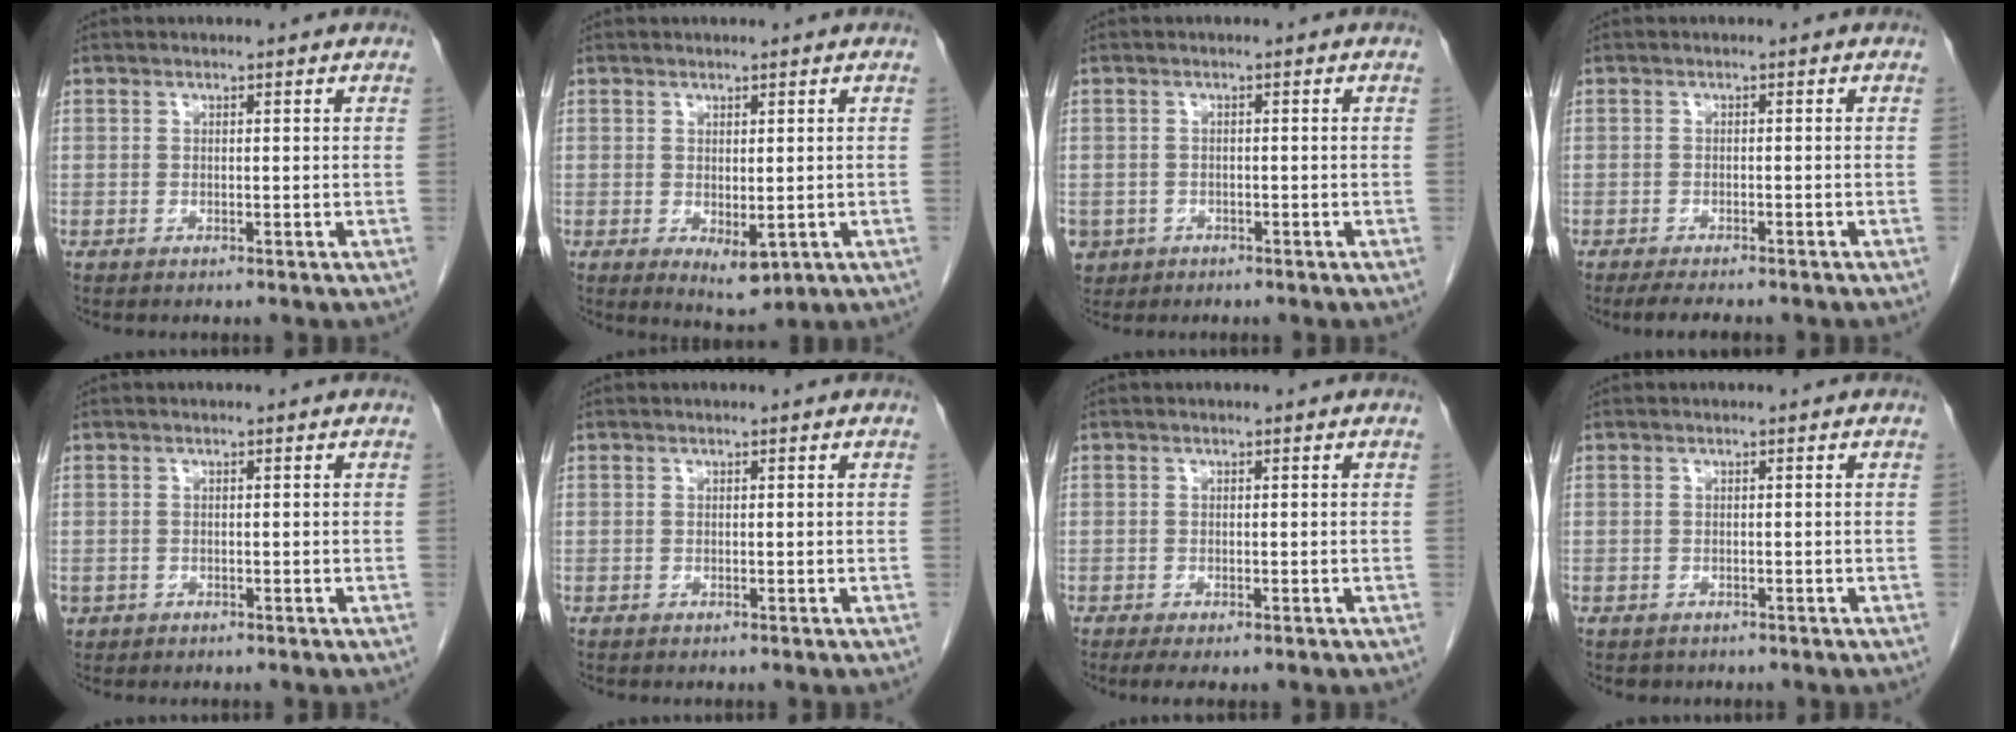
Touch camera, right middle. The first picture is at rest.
{"total": 3.6, "force": [-0.6, 1.5, 3.2], "torque": [-0.046, -0.013, 0.006]}
{"total": 4.0, "force": [-2.0, 3.4, 0.7], "torque": [-0.014, 0.003, -0.030]}
{"total": 5.4, "force": [-4.5, 1.0, 2.8], "torque": [-0.039, -0.009, -0.062]}
{"total": 0.9, "force": [-0.3, 0.9, 0.2], "torque": [-0.008, 0.003, 0.001]}
{"total": 0.0}
{"total": 2.7, "force": [-1.8, 0.8, 1.8], "torque": [-0.028, -0.008, -0.026]}
{"total": 1.0, "force": [-0.8, 0.7, 0.0], "torque": [-0.011, 0.001, -0.009]}